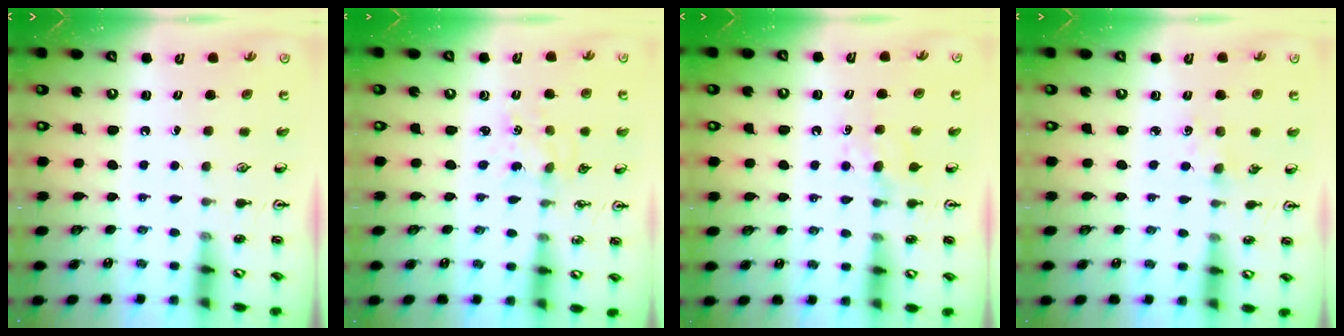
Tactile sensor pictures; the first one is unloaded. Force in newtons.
{"total": 2.2, "press": 2.2, "slide": 0.3}
{"total": 4.8, "press": 4.7, "slide": 0.5}
{"total": 2.4, "press": 2.4, "slide": 0.4}